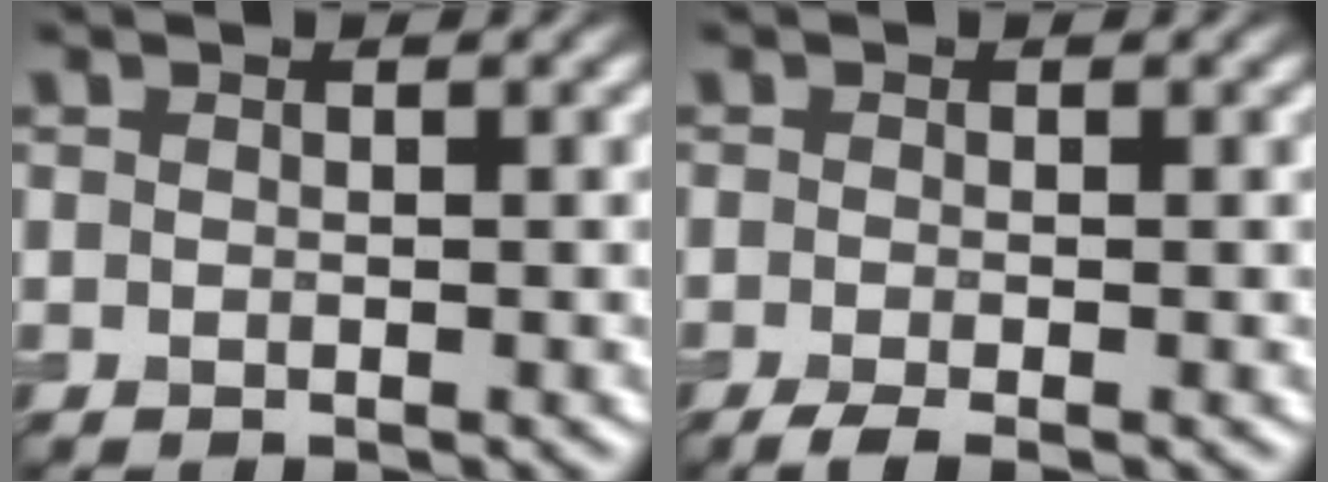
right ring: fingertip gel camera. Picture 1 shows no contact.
{"total": 2.1, "force": [-1.4, 0.4, 1.5], "torque": [-0.030, -0.007, -0.032]}